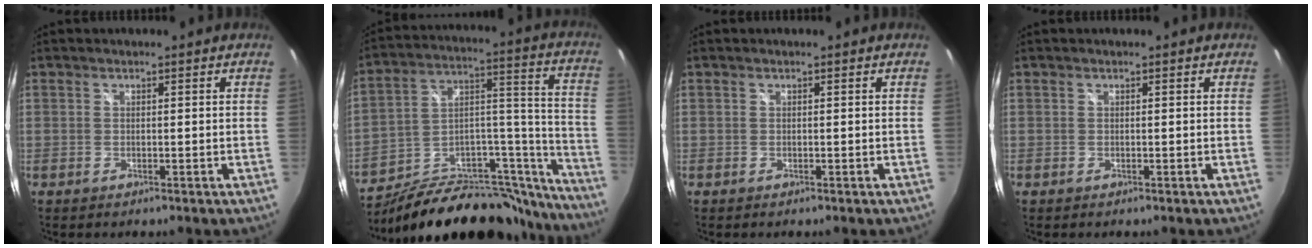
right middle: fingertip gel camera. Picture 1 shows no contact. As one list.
[{"total": 29.8, "force": [-23.7, 11.8, 13.7], "torque": [-0.181, 0.061, -0.335]}, {"total": 0.0}, {"total": 0.0}]